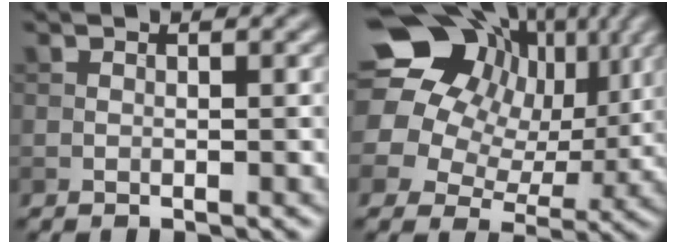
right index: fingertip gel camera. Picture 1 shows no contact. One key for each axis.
{"total": 17.6, "fx": 7.3, "fy": 13.7, "fz": 8.2, "tx": -0.204, "ty": 0.050, "tz": 0.112}